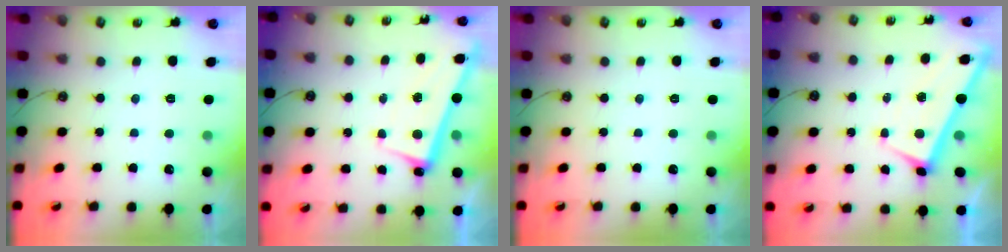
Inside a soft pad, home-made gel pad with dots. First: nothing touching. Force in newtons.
{"total": 2.6, "press": 2.4, "slide": 0.9}
{"total": 0.0}
{"total": 1.8, "press": 1.8, "slide": 0.2}